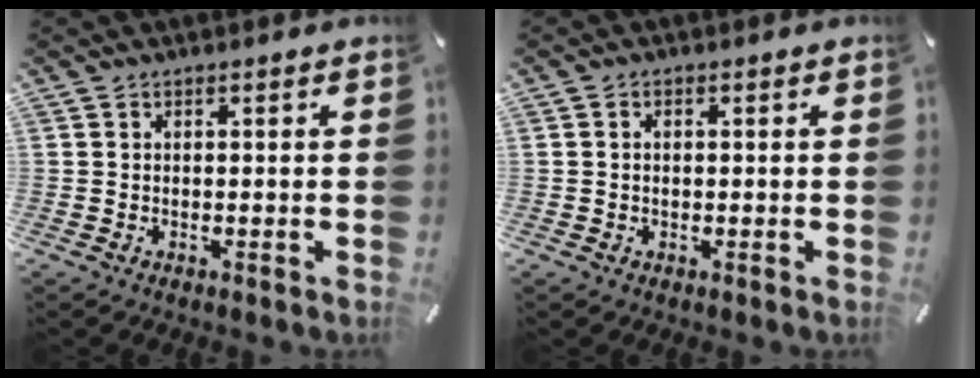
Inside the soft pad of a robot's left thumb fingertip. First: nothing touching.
{"total": 0.9, "force": [0.0, 0.7, 0.6], "torque": [-0.012, 0.005, -0.001]}